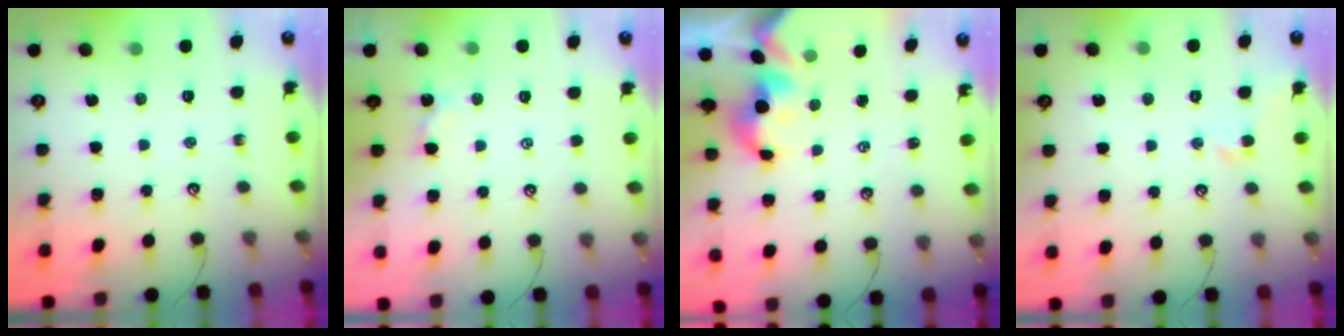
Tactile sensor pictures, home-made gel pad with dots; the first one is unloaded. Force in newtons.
{"total": 3.6, "press": 3.6, "slide": 0.1}
{"total": 1.5, "press": 1.5, "slide": 0.2}
{"total": 1.0, "press": 0.9, "slide": 0.4}